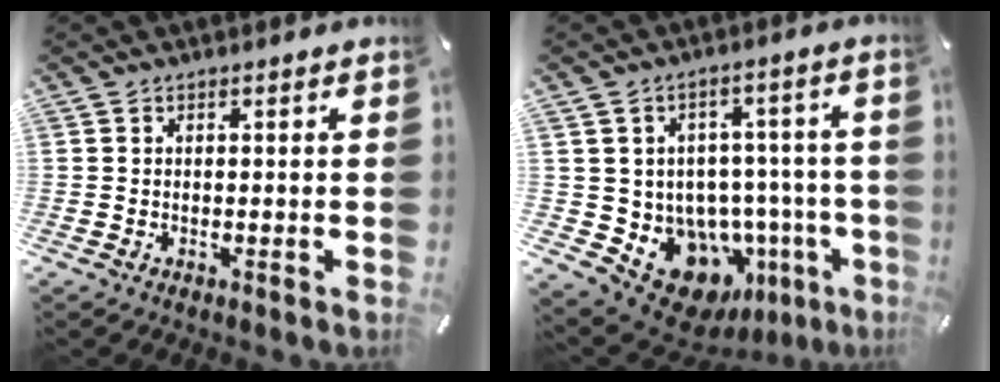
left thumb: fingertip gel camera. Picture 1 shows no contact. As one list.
[{"total": 13.3, "force": [-5.6, 10.4, 6.0], "torque": [-0.076, 0.014, -0.074]}]